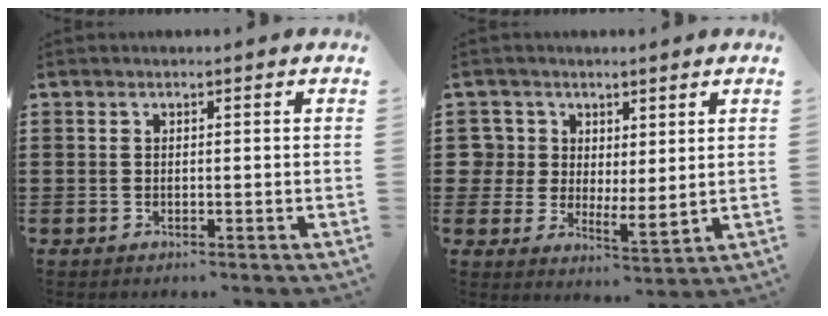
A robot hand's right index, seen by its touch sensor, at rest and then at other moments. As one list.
[{"total": 4.4, "force": [2.5, 3.6, 0.4], "torque": [-0.024, 0.007, 0.047]}]